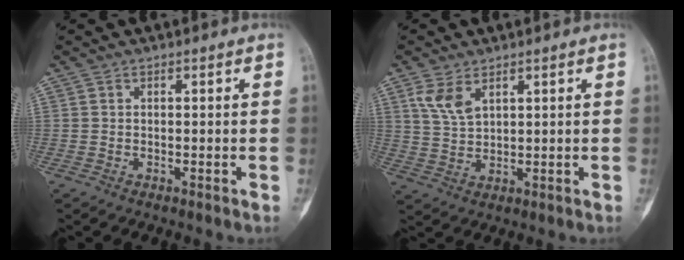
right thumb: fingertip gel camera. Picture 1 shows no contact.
{"total": 5.3, "force": [2.7, 2.9, 3.5], "torque": [-0.062, -0.007, 0.062]}